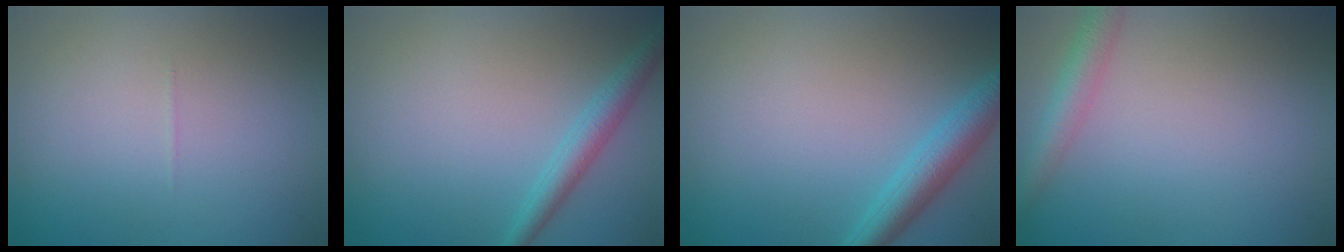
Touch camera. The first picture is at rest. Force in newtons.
{"total": 2.3, "press": 2.3, "slide": 0.1}
{"total": 3.4, "press": 3.4, "slide": 0.1}
{"total": 3.1, "press": 3.1, "slide": 0.2}